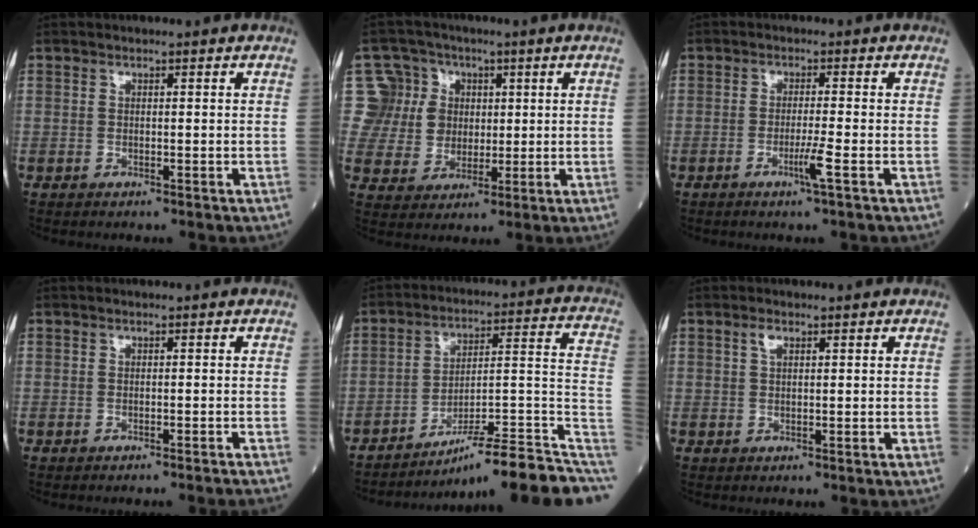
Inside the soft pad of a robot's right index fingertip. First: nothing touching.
{"total": 9.8, "force": [2.5, 9.3, 1.3], "torque": [-0.030, 0.038, 0.055]}
{"total": 2.9, "force": [-1.4, -0.6, 2.5], "torque": [-0.051, -0.006, -0.028]}
{"total": 2.9, "force": [-2.6, -0.7, 1.1], "torque": [-0.015, 0.004, -0.031]}
{"total": 18.9, "force": [-15.1, 1.2, 11.3], "torque": [-0.093, 0.041, -0.219]}
{"total": 1.4, "force": [0.7, 0.6, 1.0], "torque": [-0.022, 0.005, 0.014]}